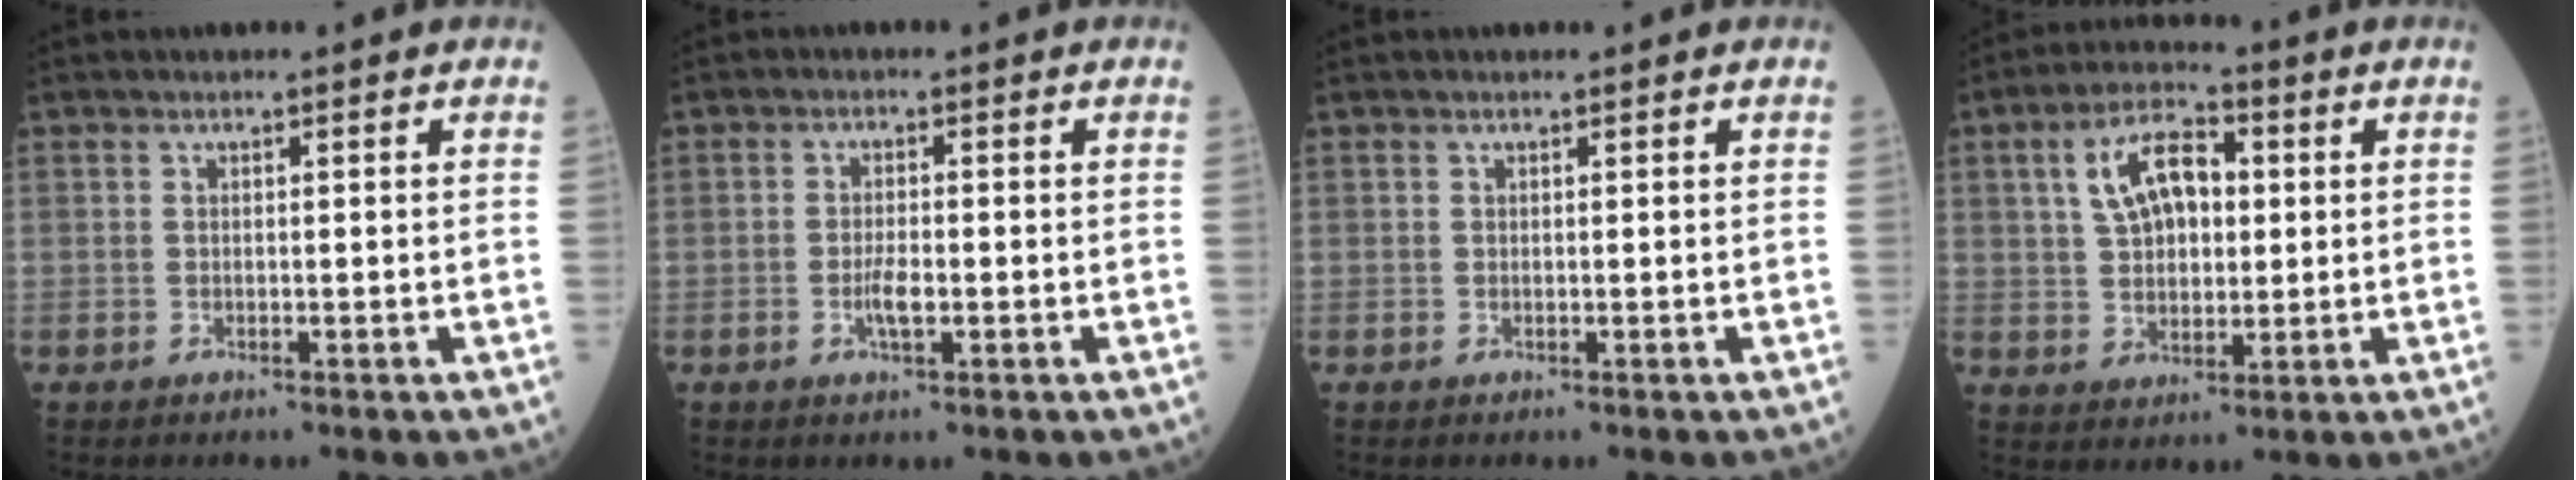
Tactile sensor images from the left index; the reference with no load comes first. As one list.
[{"total": 2.6, "force": [-1.0, 0.7, 2.3], "torque": [-0.048, 0.001, -0.018]}, {"total": 0.0}, {"total": 9.8, "force": [2.5, 5.0, 8.1], "torque": [-0.156, 0.024, 0.044]}]